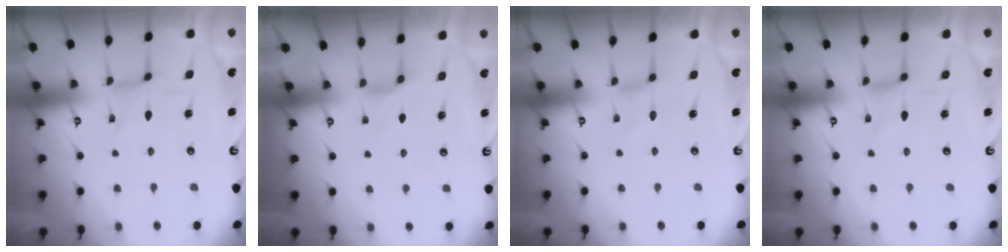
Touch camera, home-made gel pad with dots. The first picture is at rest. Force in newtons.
{"total": 2.4, "press": 2.3, "slide": 0.3}
{"total": 0.0}
{"total": 0.0}